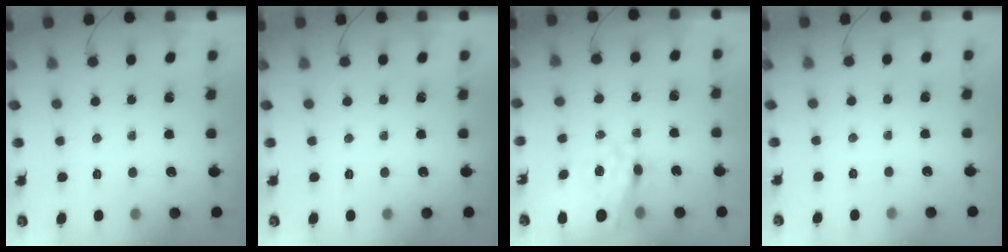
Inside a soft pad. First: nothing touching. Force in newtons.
{"total": 0.0}
{"total": 23.6, "press": 23.1, "slide": 4.9}
{"total": 2.5, "press": 2.4, "slide": 0.4}